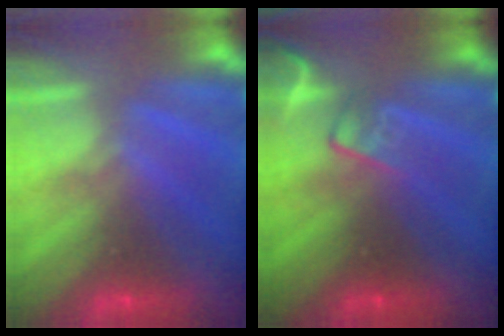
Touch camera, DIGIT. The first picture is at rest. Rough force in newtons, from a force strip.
{"total": 2.4}